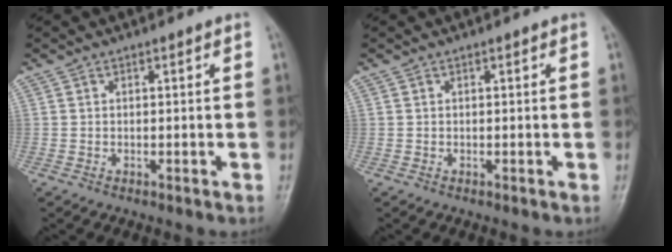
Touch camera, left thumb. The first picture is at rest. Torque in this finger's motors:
{"motor_torque": [-0.01, -0.08, 0.15, -0.05, 0.00]}